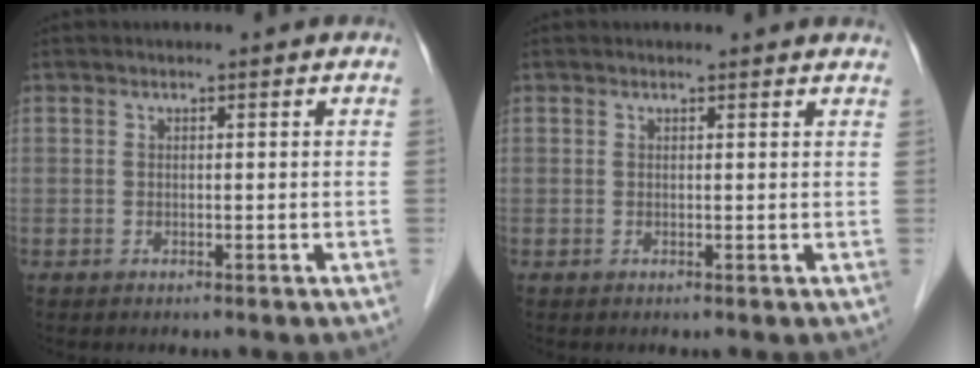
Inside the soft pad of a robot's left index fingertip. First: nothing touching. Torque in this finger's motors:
{"motor_torque": [0.31, -0.22, 0.08, -0.01]}